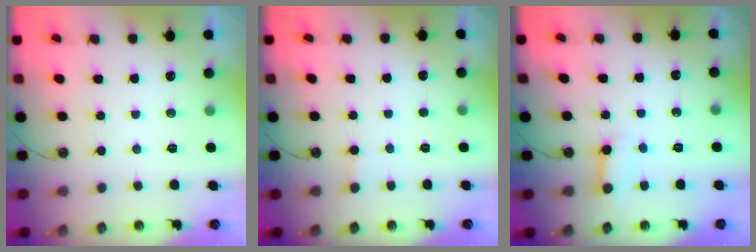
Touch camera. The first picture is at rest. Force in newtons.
{"total": 1.7, "press": 1.7, "slide": 0.3}
{"total": 5.2, "press": 5.1, "slide": 0.6}